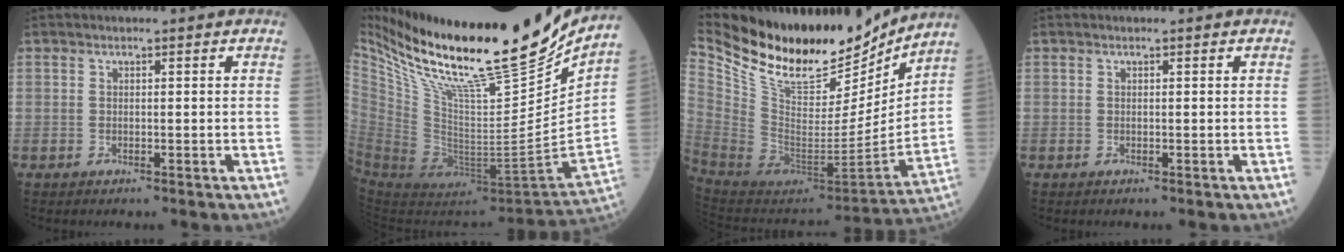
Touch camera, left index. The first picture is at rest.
{"total": 30.7, "force": [23.4, 4.5, 19.4], "torque": [-0.332, -0.035, 0.385]}
{"total": 26.3, "force": [21.5, 8.6, 12.6], "torque": [-0.257, -0.030, 0.359]}
{"total": 0.0}